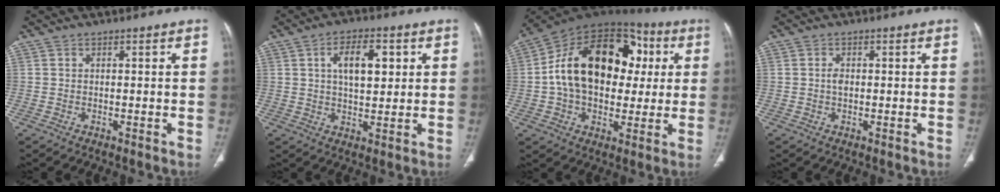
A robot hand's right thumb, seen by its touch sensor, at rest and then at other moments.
{"total": 8.8, "force": [2.6, 4.3, 7.3], "torque": [-0.101, -0.005, 0.044]}
{"total": 24.1, "force": [2.6, 16.2, 17.6], "torque": [-0.268, 0.031, 0.037]}
{"total": 1.6, "force": [0.1, 1.0, 1.2], "torque": [-0.021, 0.001, 0.001]}